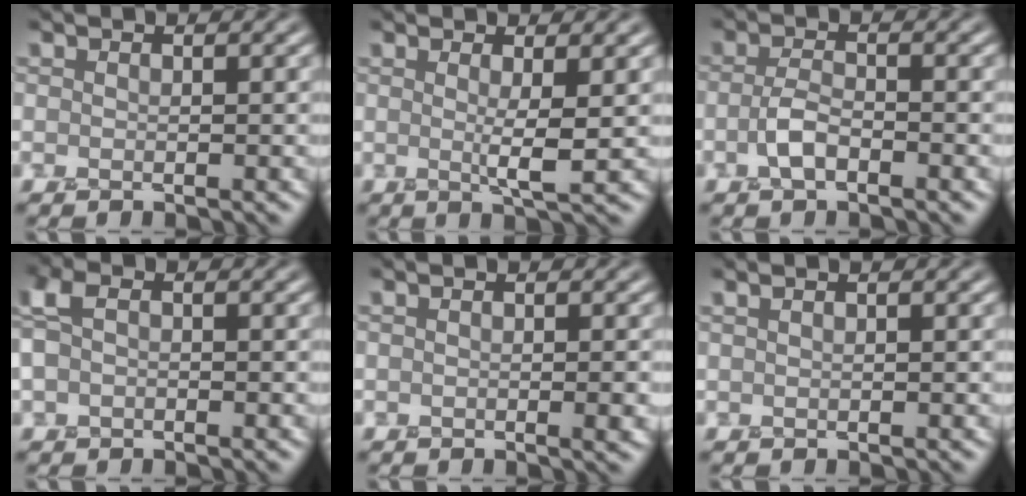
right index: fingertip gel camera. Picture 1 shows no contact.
{"total": 2.5, "force": [0.4, 0.2, 2.4], "torque": [-0.044, -0.009, 0.008]}
{"total": 2.5, "force": [-1.0, 1.0, 2.0], "torque": [-0.044, 0.003, -0.024]}
{"total": 3.2, "force": [0.1, 2.3, 2.2], "torque": [-0.051, 0.008, -0.006]}
{"total": 1.7, "force": [-0.1, 0.5, 1.6], "torque": [-0.023, -0.005, -0.002]}
{"total": 0.5, "force": [0.4, 0.1, 0.3], "torque": [-0.008, 0.005, 0.009]}